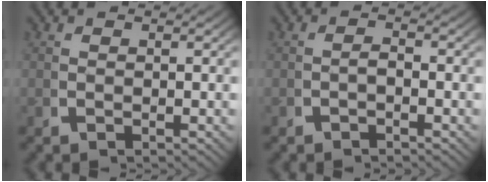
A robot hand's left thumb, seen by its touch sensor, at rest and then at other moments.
{"total": 1.2, "force": [-0.9, 0.5, 0.6], "torque": [-0.014, -0.003, -0.013]}